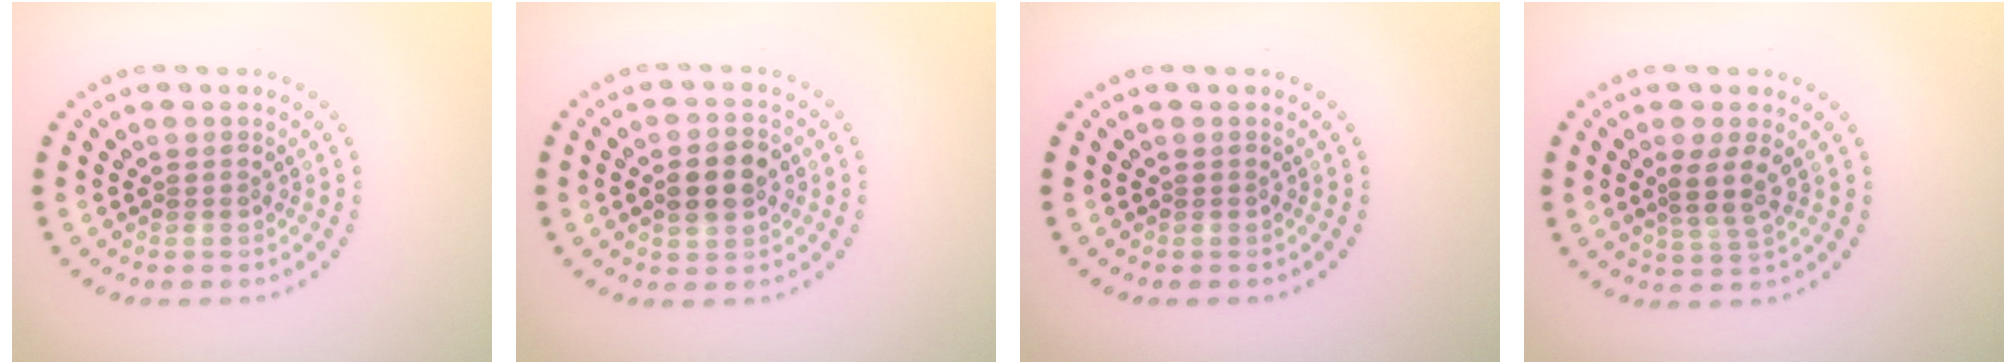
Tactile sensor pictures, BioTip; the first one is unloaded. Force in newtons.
{"total": 3.8, "press": 3.8, "slide": 0.2}
{"total": 0.0}
{"total": 2.5, "press": 2.0, "slide": 1.4}